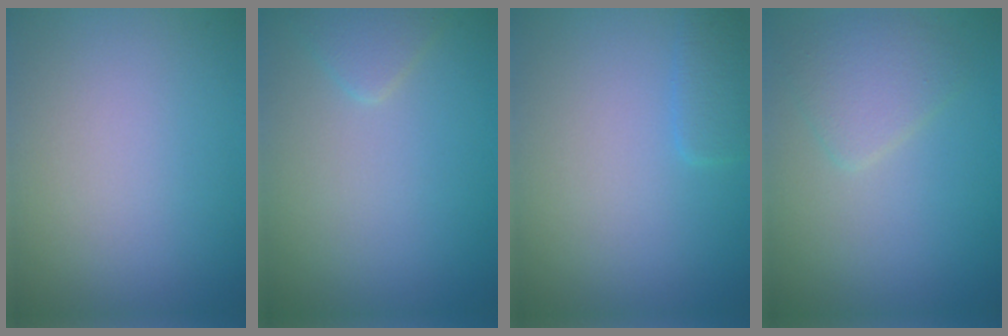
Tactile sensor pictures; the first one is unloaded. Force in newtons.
{"total": 1.4, "press": 1.4, "slide": 0.1}
{"total": 1.5, "press": 1.5, "slide": 0.1}
{"total": 2.6, "press": 2.6, "slide": 0.1}